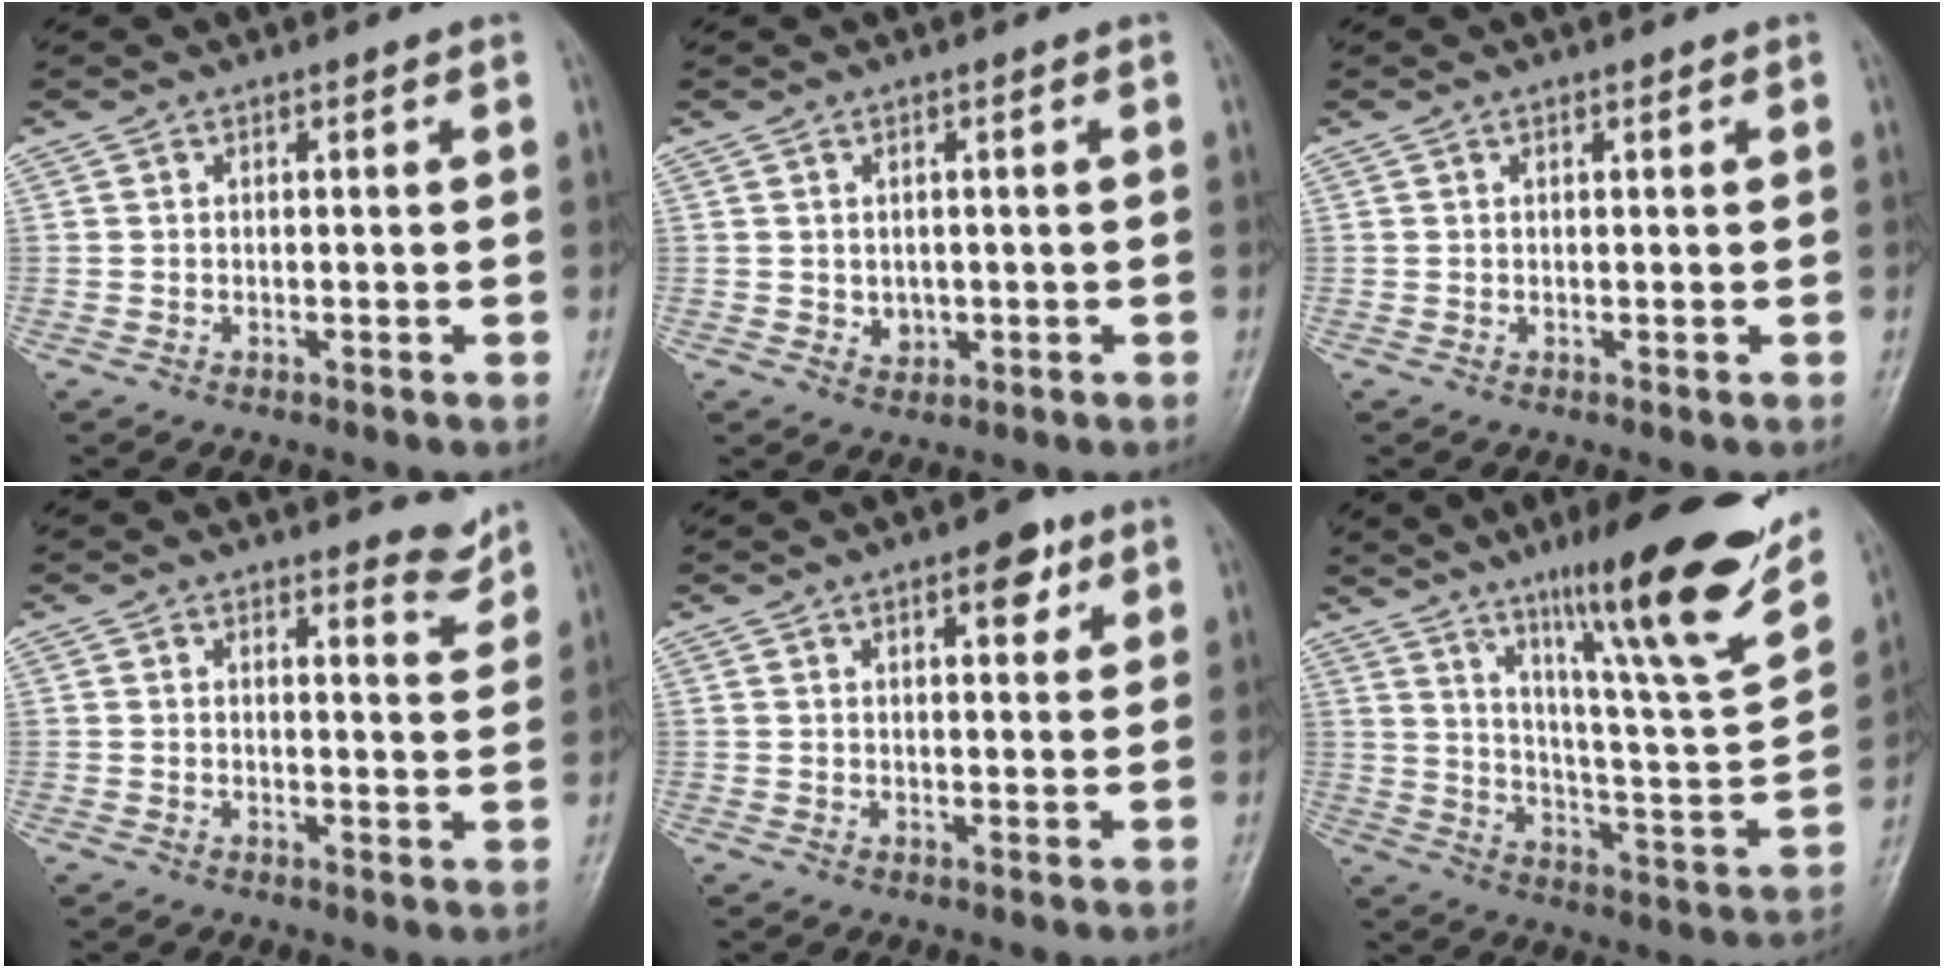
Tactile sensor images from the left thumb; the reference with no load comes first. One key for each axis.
{"total": 1.7, "fx": -0.1, "fy": 1.4, "fz": 0.9, "tx": -0.006, "ty": 0.001, "tz": 0.003}
{"total": 0.6, "fx": 0.4, "fy": 0.2, "fz": 0.4, "tx": -0.007, "ty": 0.000, "tz": 0.005}
{"total": 3.8, "fx": 3.5, "fy": 1.2, "fz": 0.9, "tx": 0.003, "ty": -0.035, "tz": 0.038}
{"total": 5.4, "fx": 2.8, "fy": 2.4, "fz": 4.0, "tx": -0.035, "ty": -0.009, "tz": 0.034}
{"total": 26.4, "fx": 15.9, "fy": 4.1, "fz": 20.7, "tx": -0.284, "ty": -0.057, "tz": 0.251}